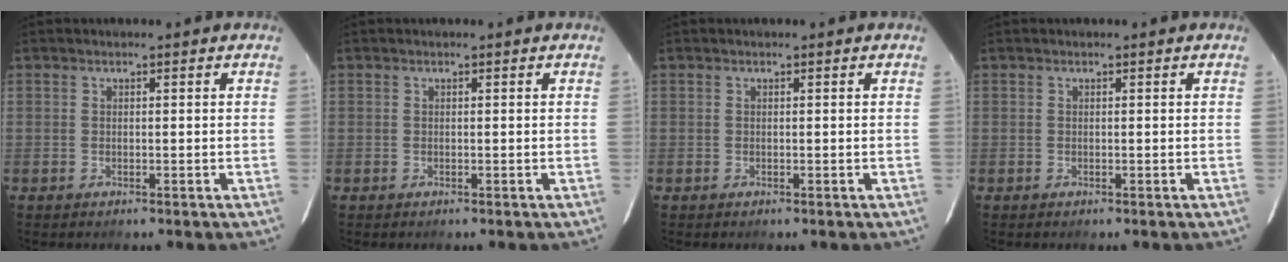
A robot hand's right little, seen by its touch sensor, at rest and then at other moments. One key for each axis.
{"total": 0.0}
{"total": 0.0}
{"total": 0.0}